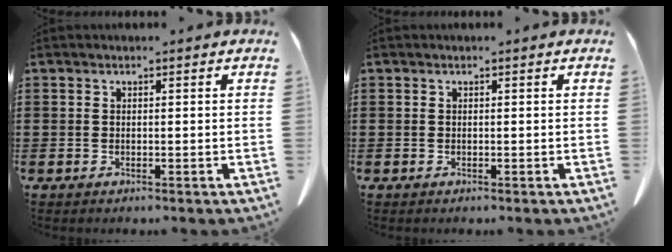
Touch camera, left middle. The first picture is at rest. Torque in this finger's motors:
{"motor_torque": [1.08, -1.06, 0.04, 0.01]}